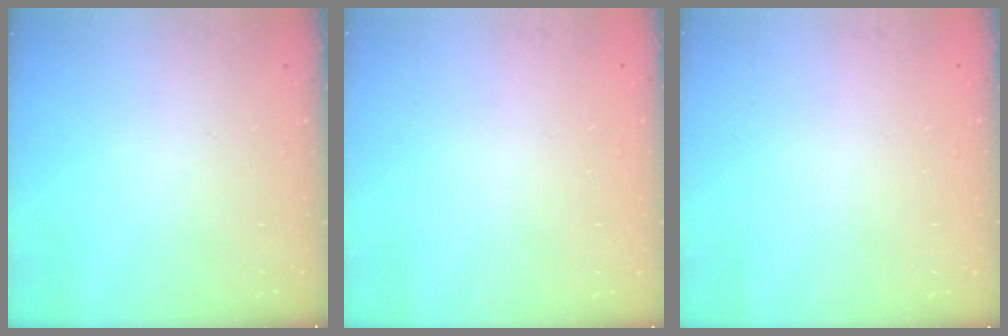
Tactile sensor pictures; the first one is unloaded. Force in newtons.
{"total": 0.0}
{"total": 0.0}